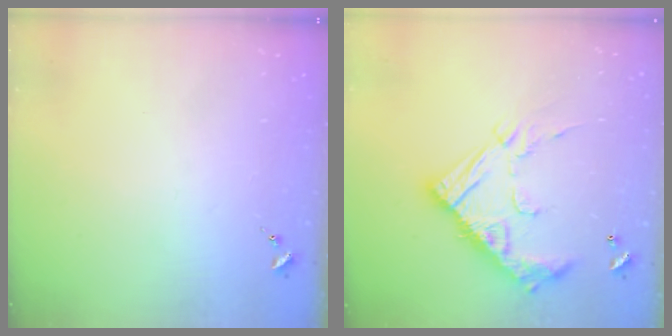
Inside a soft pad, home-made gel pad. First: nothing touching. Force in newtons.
{"total": 20.8, "press": 20.8, "slide": 0.6}